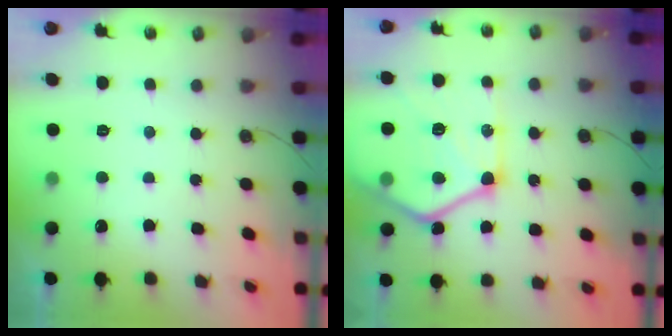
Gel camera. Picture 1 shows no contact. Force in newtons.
{"total": 23.2, "press": 23.0, "slide": 2.3}